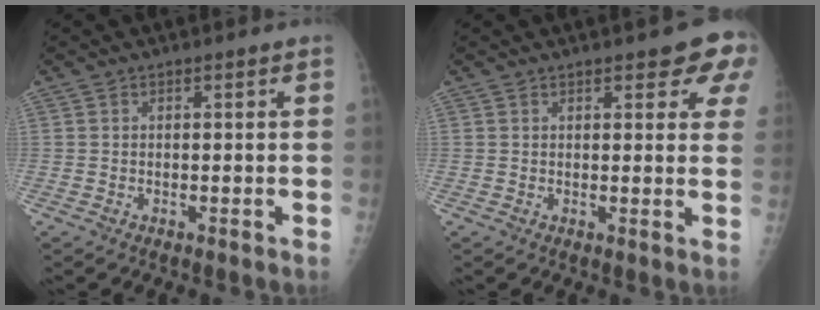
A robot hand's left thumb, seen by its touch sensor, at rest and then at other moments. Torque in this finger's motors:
{"motor_torque": [0.00, 0.27, 0.73, -0.52, 0.12]}